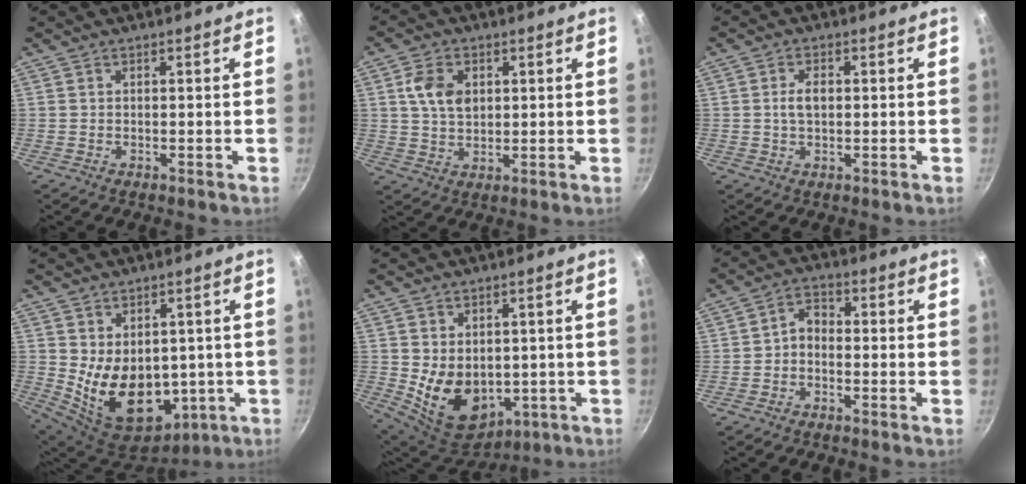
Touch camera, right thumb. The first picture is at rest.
{"total": 6.9, "force": [1.8, 4.8, 4.6], "torque": [-0.073, -0.004, 0.033]}
{"total": 3.6, "force": [0.3, 2.1, 2.9], "torque": [-0.042, 0.007, 0.002]}
{"total": 16.3, "force": [-0.6, 11.7, 11.3], "torque": [-0.156, -0.027, 0.028]}
{"total": 12.4, "force": [-0.4, 9.1, 8.3], "torque": [-0.113, -0.022, 0.024]}
{"total": 3.6, "force": [-1.2, 2.5, 2.3], "torque": [-0.033, 0.024, -0.030]}